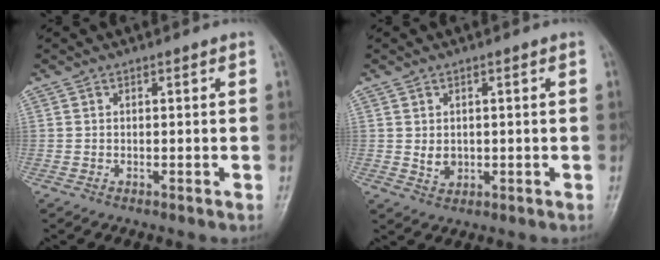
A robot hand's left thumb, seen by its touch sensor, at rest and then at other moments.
{"total": 2.9, "force": [0.1, 2.2, 1.8], "torque": [-0.022, -0.004, 0.010]}